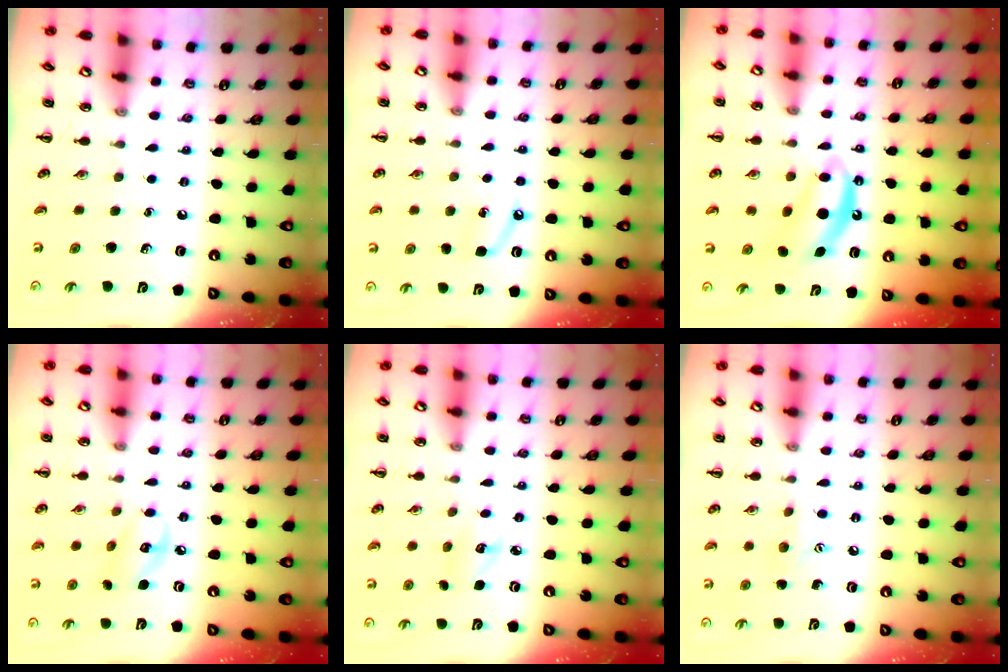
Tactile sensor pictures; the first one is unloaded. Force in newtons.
{"total": 4.6, "press": 4.4, "slide": 1.4}
{"total": 6.8, "press": 6.7, "slide": 1.1}
{"total": 7.3, "press": 7.2, "slide": 1.1}
{"total": 4.2, "press": 4.0, "slide": 1.2}
{"total": 7.5, "press": 7.3, "slide": 1.5}